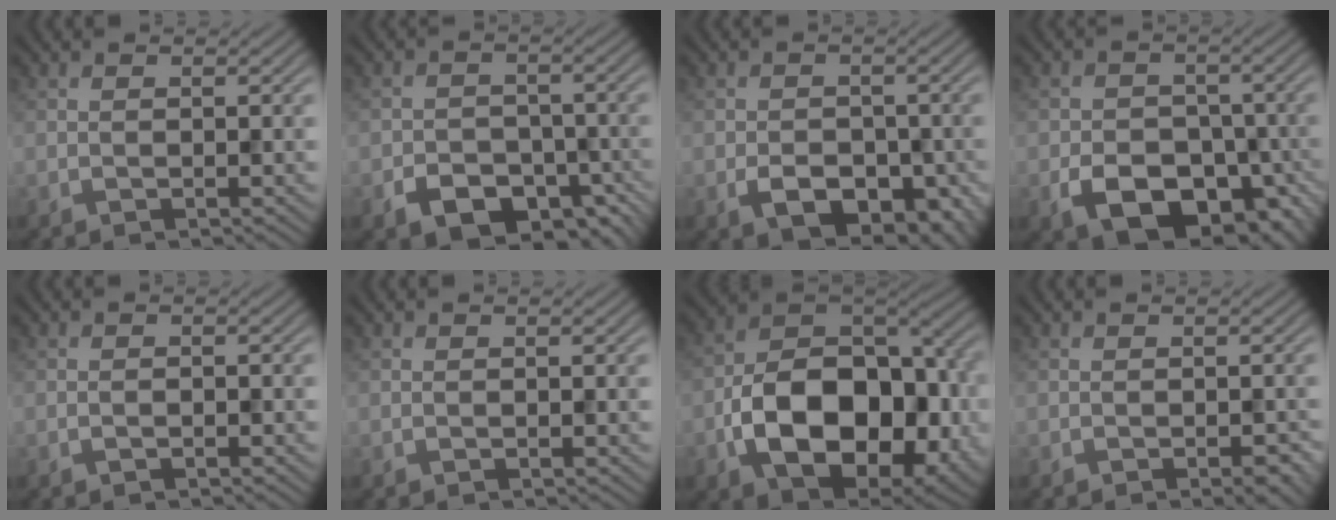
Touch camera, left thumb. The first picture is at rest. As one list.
[{"total": 7.7, "force": [-4.8, 5.0, 3.5], "torque": [-0.057, -0.011, -0.073]}, {"total": 6.9, "force": [-2.8, 4.5, 4.5], "torque": [-0.074, -0.024, -0.044]}, {"total": 9.8, "force": [-4.7, 6.5, 5.7], "torque": [-0.100, -0.025, -0.076]}, {"total": 0.8, "force": [-0.5, 0.3, 0.6], "torque": [-0.013, 0.002, -0.007]}, {"total": 0.0}, {"total": 16.1, "force": [-4.4, 10.4, 11.5], "torque": [-0.190, -0.026, -0.075]}, {"total": 1.4, "force": [-0.9, 0.4, 1.0], "torque": [-0.019, -0.002, -0.011]}]